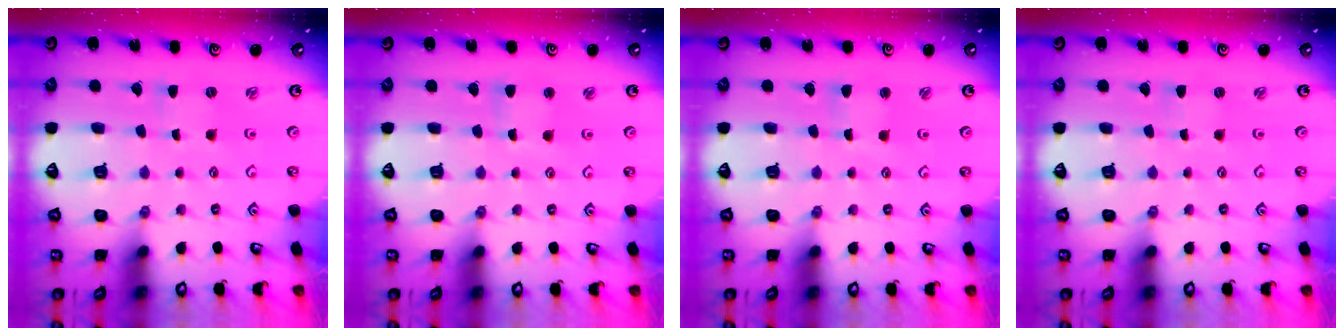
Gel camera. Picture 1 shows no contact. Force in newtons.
{"total": 2.0, "press": 2.0, "slide": 0.3}
{"total": 1.5, "press": 1.5, "slide": 0.2}
{"total": 0.0}